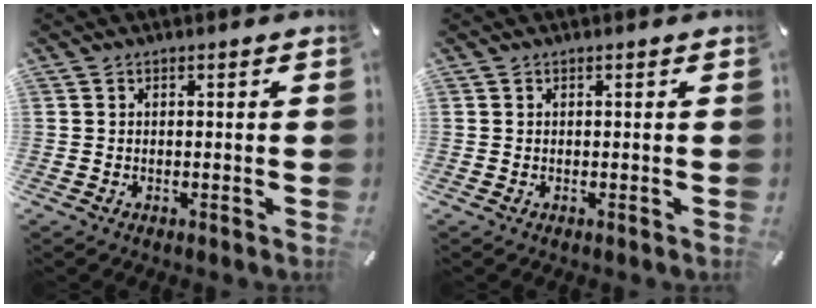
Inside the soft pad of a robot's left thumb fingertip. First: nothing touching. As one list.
[{"total": 0.0}]